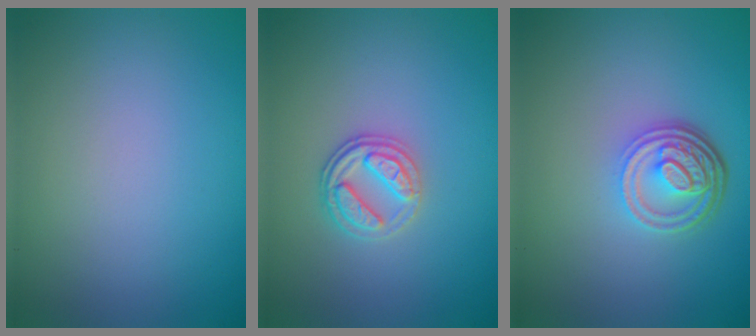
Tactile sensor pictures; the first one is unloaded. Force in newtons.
{"total": 2.6, "press": 2.4, "slide": 1.0}
{"total": 4.7, "press": 3.5, "slide": 3.2}